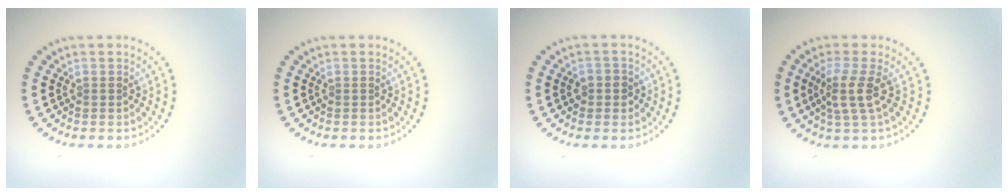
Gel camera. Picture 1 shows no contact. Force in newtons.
{"total": 0.0}
{"total": 1.7, "press": 1.6, "slide": 0.6}
{"total": 2.9, "press": 2.3, "slide": 1.7}